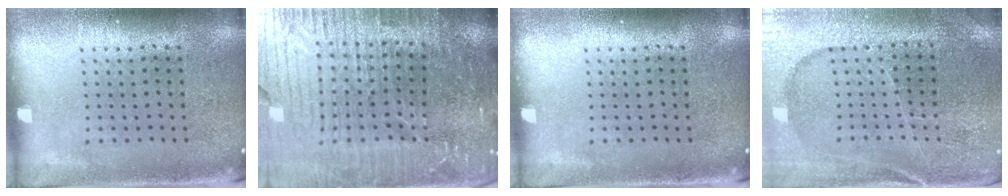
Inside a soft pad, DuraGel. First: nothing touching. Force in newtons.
{"total": 5.6, "press": 5.1, "slide": 2.2}
{"total": 0.0}
{"total": 3.1, "press": 3.1, "slide": 0.4}